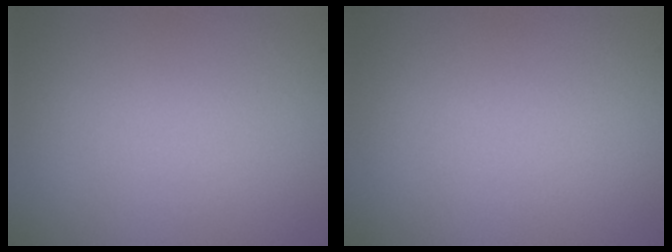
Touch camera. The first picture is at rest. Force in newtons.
{"total": 0.0}